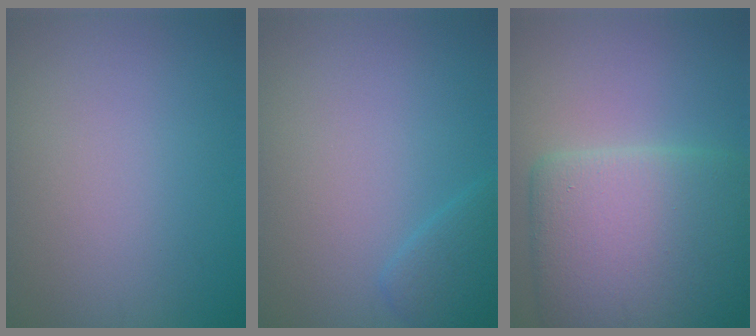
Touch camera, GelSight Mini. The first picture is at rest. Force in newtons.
{"total": 1.9, "press": 1.9, "slide": 0.1}
{"total": 10.9, "press": 10.9, "slide": 0.3}